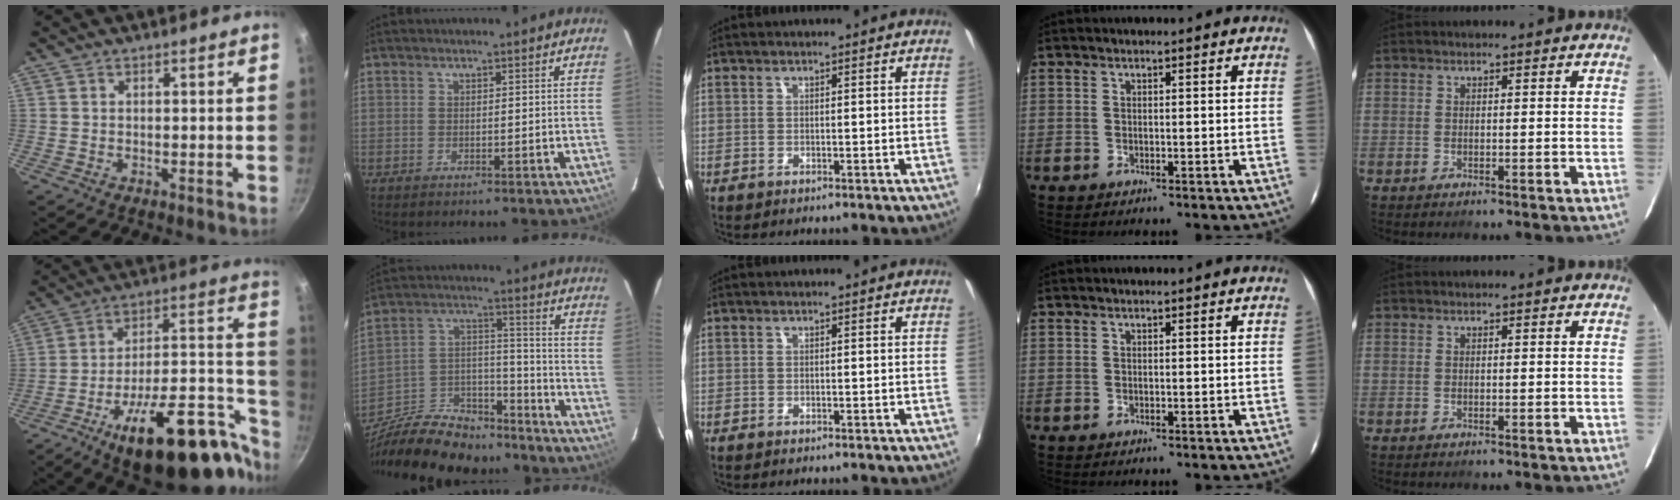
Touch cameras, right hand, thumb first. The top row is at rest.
{"thumb": {"total": 31.1, "force": [-16.7, 12.4, 23.1], "torque": [-0.273, 0.094, -0.240]}, "index": {"total": 24.8, "force": [-19.0, 11.0, 11.6], "torque": [-0.247, 0.034, -0.293]}}